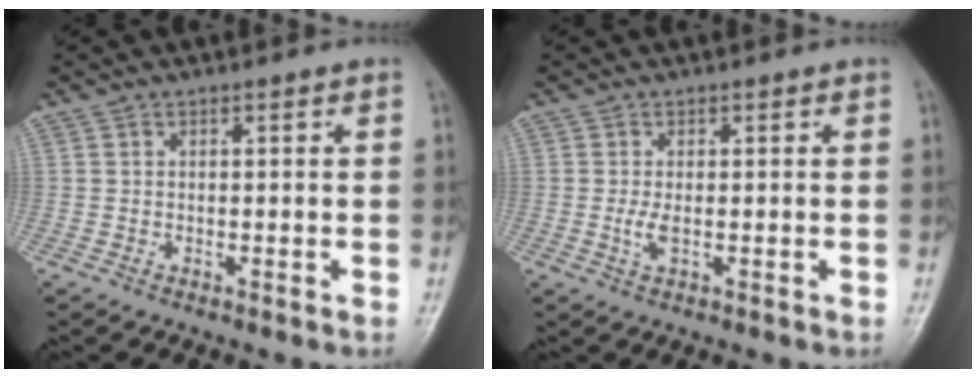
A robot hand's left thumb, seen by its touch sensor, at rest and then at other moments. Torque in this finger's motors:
{"motor_torque": [0.03, 0.04, 0.08, -0.01, 0.00]}